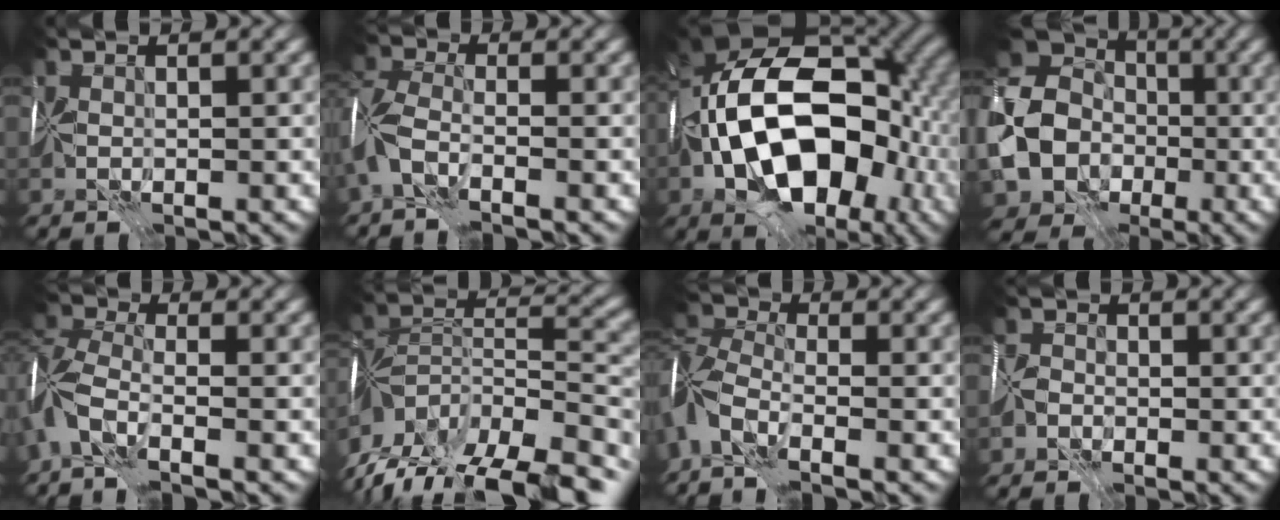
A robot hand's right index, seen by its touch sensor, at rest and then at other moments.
{"total": 4.3, "force": [-2.6, 1.9, 2.9], "torque": [-0.064, 0.005, -0.063]}
{"total": 17.3, "force": [-3.2, 10.6, 13.4], "torque": [-0.210, 0.017, -0.058]}
{"total": 15.5, "force": [-3.0, 13.8, 6.5], "torque": [-0.152, -0.006, -0.080]}
{"total": 5.4, "force": [-3.3, 2.1, 3.6], "torque": [-0.077, 0.006, -0.076]}
{"total": 17.9, "force": [-12.3, 7.9, 10.3], "torque": [-0.184, 0.006, -0.177]}
{"total": 6.2, "force": [-3.8, 2.8, 4.1], "torque": [-0.082, 0.002, -0.085]}
{"total": 1.0, "force": [-0.7, 0.6, -0.4], "torque": [0.015, 0.011, -0.019]}